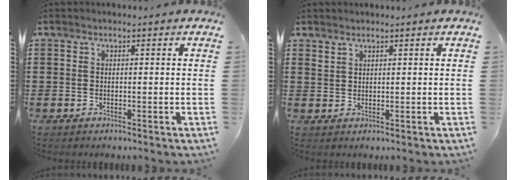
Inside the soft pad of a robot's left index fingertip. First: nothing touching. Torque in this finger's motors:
{"motor_torque": [-0.64, 0.65, -0.01, -0.01]}